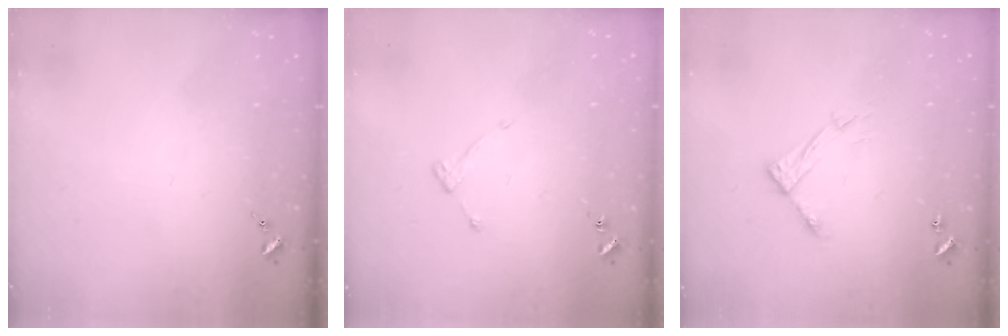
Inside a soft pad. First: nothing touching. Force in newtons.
{"total": 3.7, "press": 3.6, "slide": 0.5}
{"total": 8.1, "press": 8.1, "slide": 0.6}